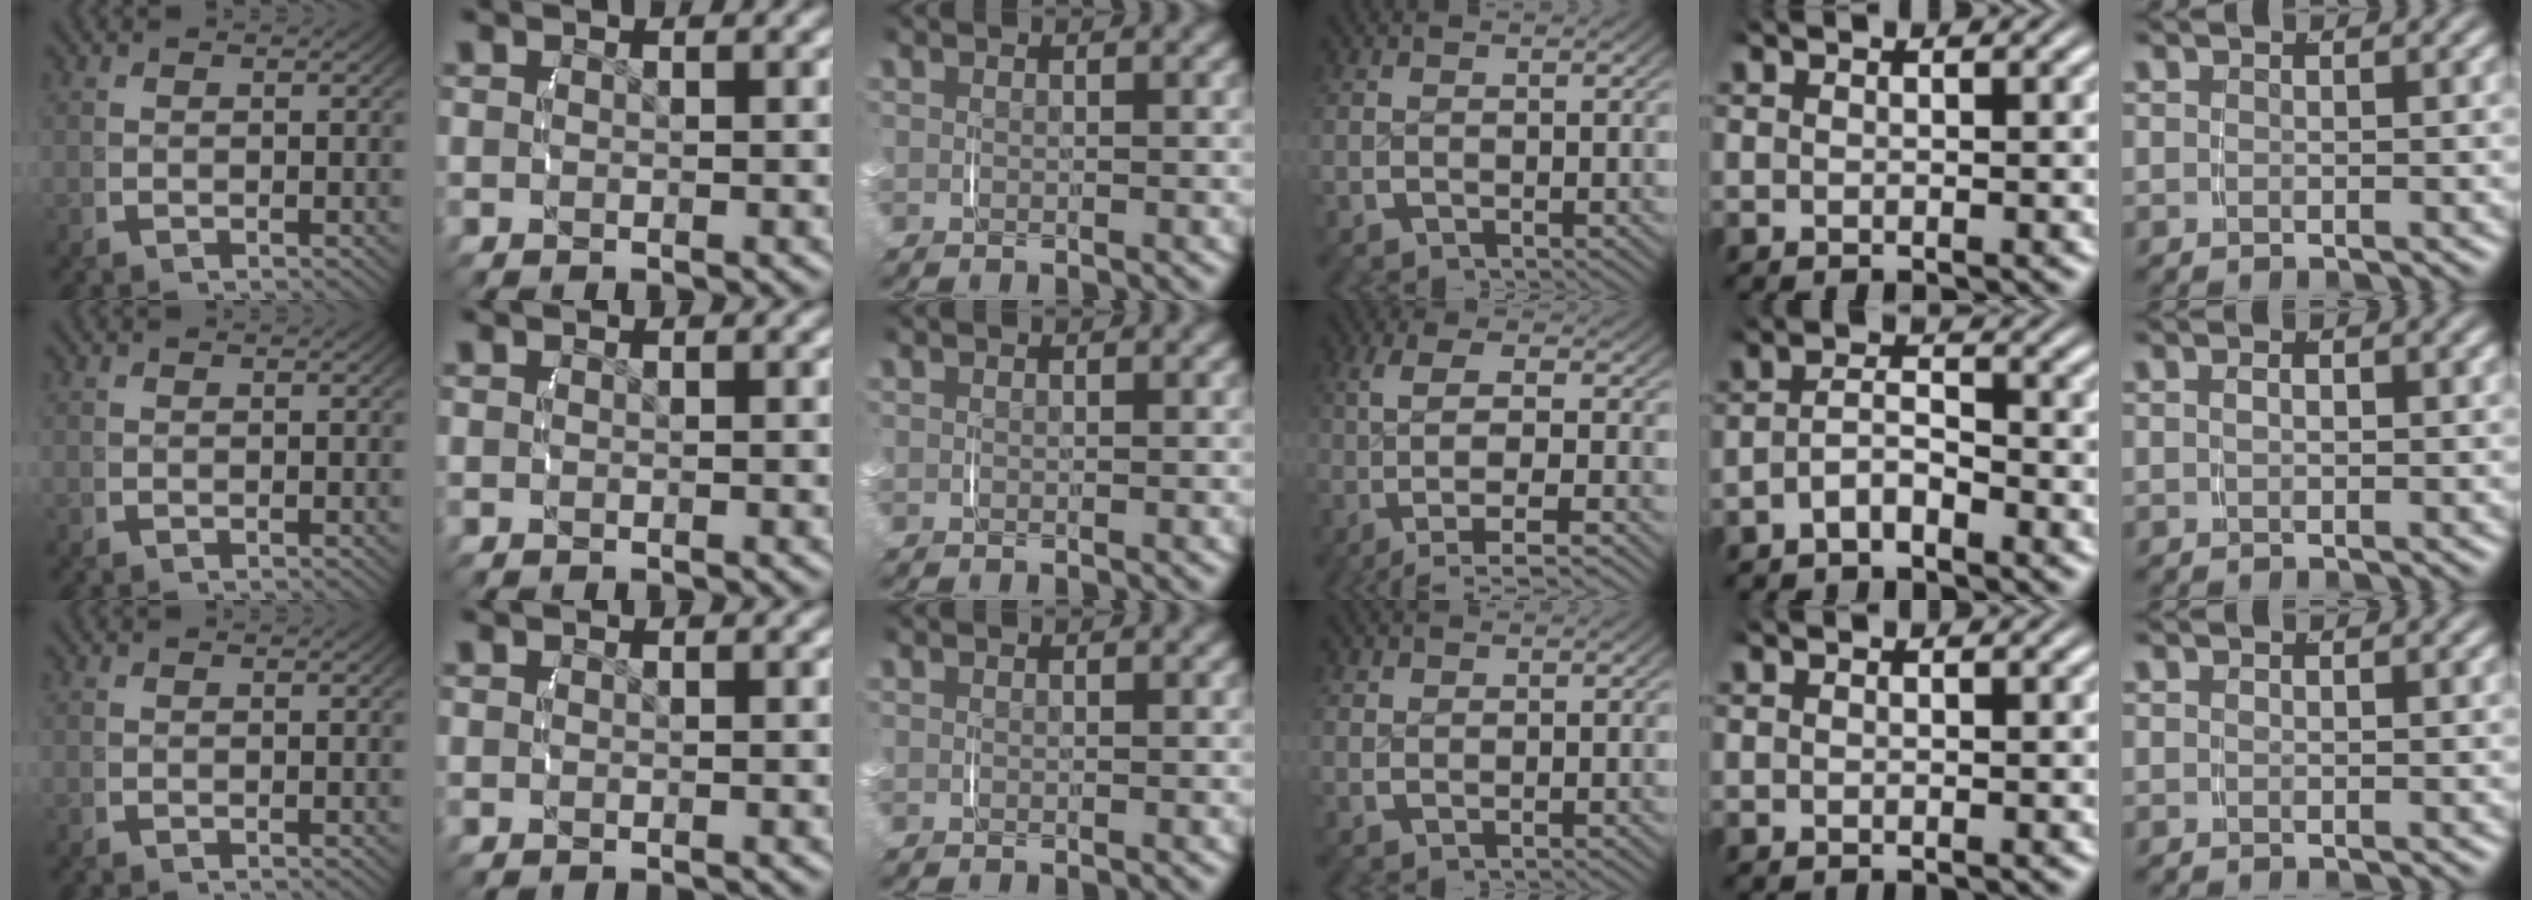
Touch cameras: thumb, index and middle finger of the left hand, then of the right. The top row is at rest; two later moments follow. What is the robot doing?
{"motion": "lift_and_place", "object": "backpack"}